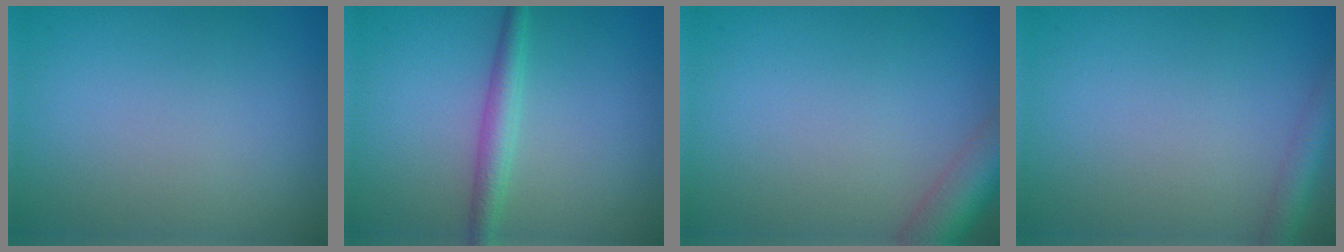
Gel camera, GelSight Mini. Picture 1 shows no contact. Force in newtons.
{"total": 2.4, "press": 2.4, "slide": 0.0}
{"total": 4.9, "press": 4.8, "slide": 0.4}
{"total": 2.4, "press": 2.4, "slide": 0.1}